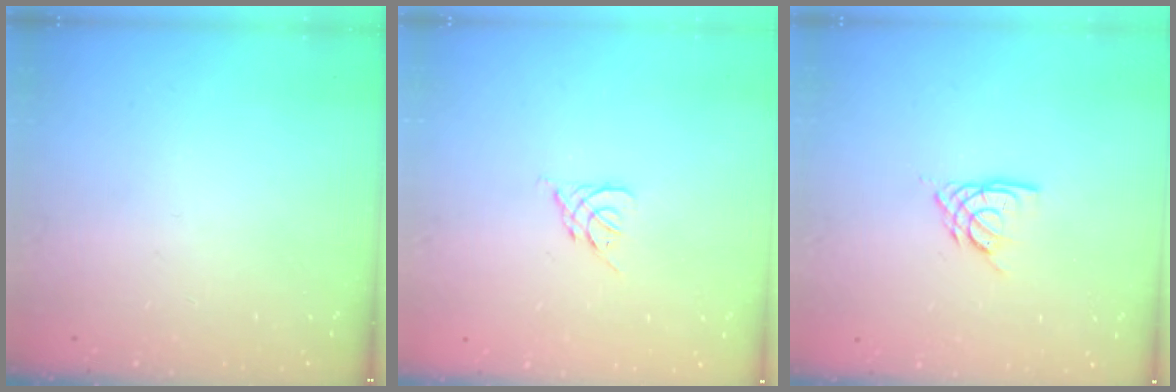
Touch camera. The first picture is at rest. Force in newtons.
{"total": 2.6, "press": 2.5, "slide": 0.7}
{"total": 6.0, "press": 6.0, "slide": 0.6}